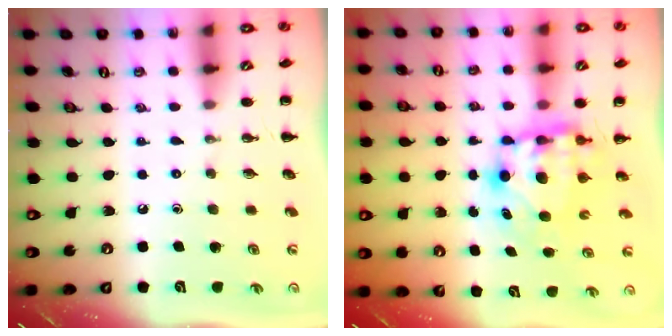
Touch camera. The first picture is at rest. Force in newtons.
{"total": 7.7, "press": 7.5, "slide": 1.6}